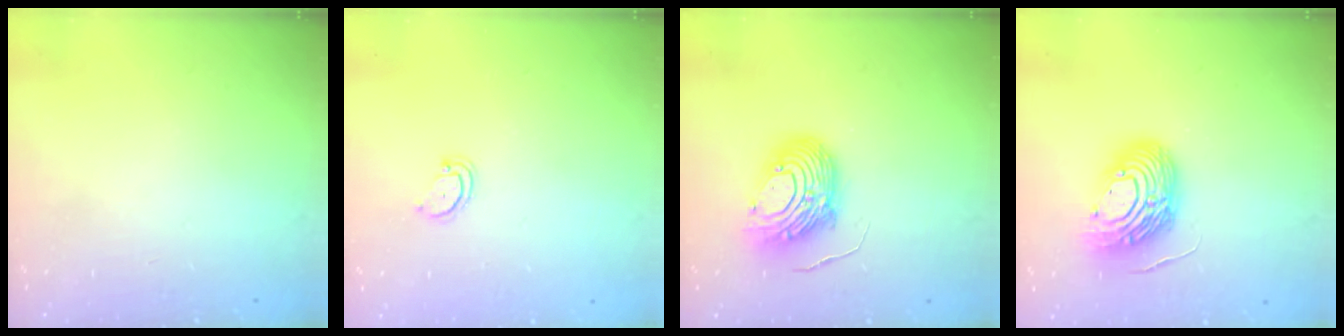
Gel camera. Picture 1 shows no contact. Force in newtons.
{"total": 3.3, "press": 3.3, "slide": 0.5}
{"total": 12.2, "press": 12.1, "slide": 0.9}
{"total": 13.9, "press": 13.7, "slide": 2.3}